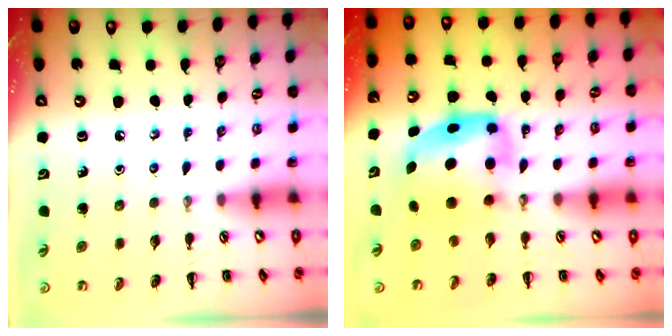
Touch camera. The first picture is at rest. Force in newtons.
{"total": 6.1, "press": 5.9, "slide": 1.2}